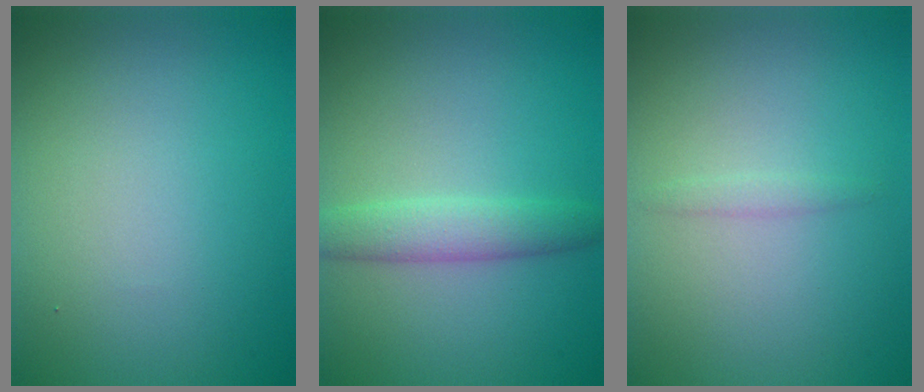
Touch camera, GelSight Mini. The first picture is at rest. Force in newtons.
{"total": 2.4, "press": 2.4, "slide": 0.2}
{"total": 0.8, "press": 0.8, "slide": 0.0}